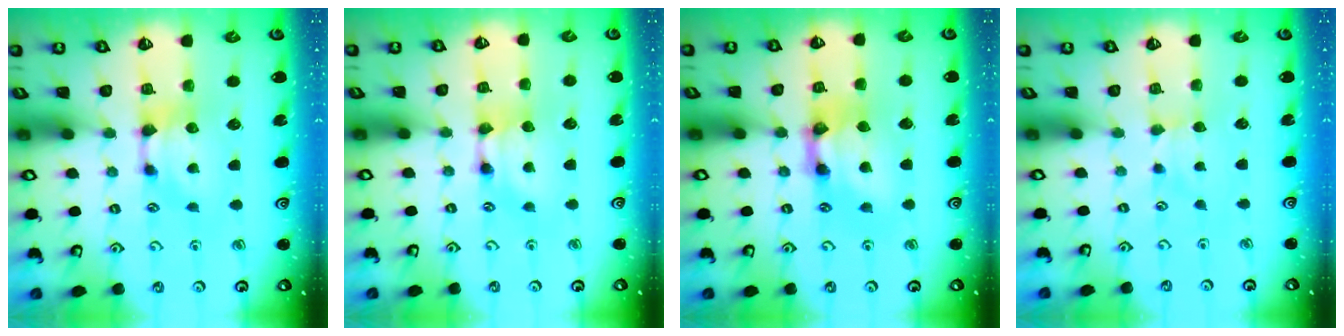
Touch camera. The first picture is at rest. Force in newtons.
{"total": 1.8, "press": 1.7, "slide": 0.1}
{"total": 5.5, "press": 5.5, "slide": 0.4}
{"total": 2.7, "press": 2.6, "slide": 0.4}